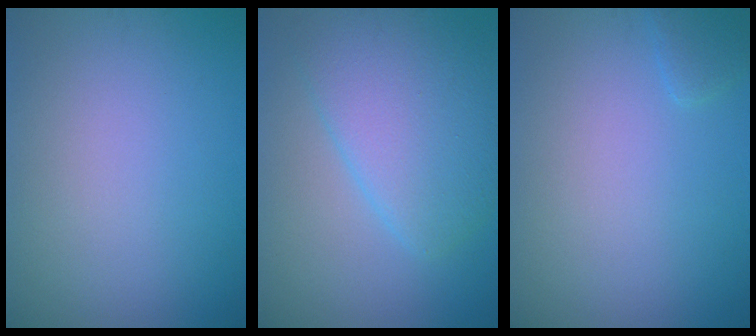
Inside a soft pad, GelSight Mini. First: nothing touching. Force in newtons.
{"total": 7.0, "press": 7.0, "slide": 0.4}
{"total": 1.0, "press": 1.0, "slide": 0.1}